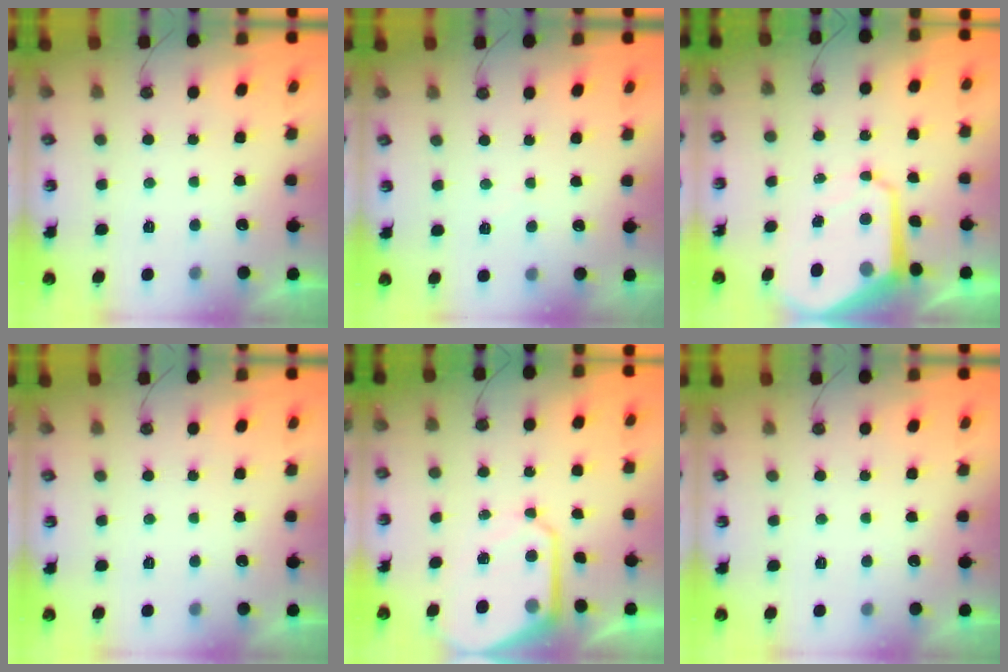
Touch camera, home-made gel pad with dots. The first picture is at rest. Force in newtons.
{"total": 4.7, "press": 4.7, "slide": 0.6}
{"total": 11.4, "press": 11.3, "slide": 1.1}
{"total": 0.0}
{"total": 9.3, "press": 9.2, "slide": 0.6}
{"total": 0.0}